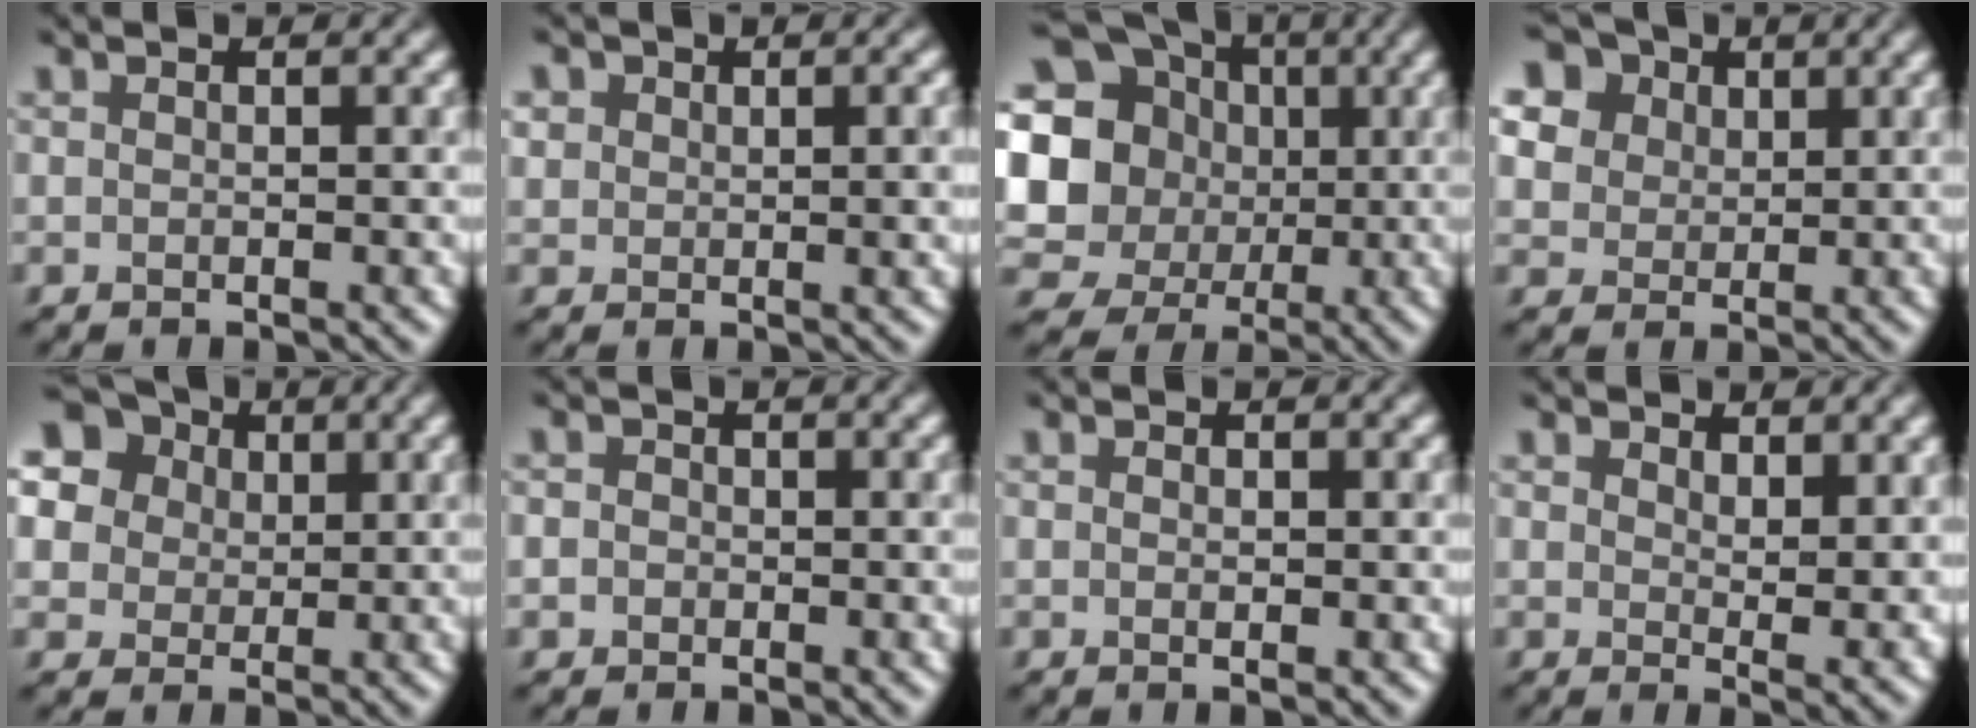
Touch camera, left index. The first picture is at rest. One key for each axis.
{"total": 3.0, "fx": 0.8, "fy": 2.1, "fz": 1.9, "tx": -0.032, "ty": -0.003, "tz": 0.014}
{"total": 19.3, "fx": 2.8, "fy": 17.9, "fz": 6.6, "tx": -0.185, "ty": 0.006, "tz": 0.022}
{"total": 12.4, "fx": 6.6, "fy": 9.1, "fz": 5.3, "tx": -0.153, "ty": 0.033, "tz": 0.108}
{"total": 14.0, "fx": 6.4, "fy": 11.1, "fz": 5.7, "tx": -0.170, "ty": 0.034, "tz": 0.106}
{"total": 1.4, "fx": 0.0, "fy": 1.3, "fz": 0.5, "tx": 0.006, "ty": 0.004, "tz": -0.015}
{"total": 0.7, "fx": 0.0, "fy": 0.3, "fz": 0.6, "tx": -0.009, "ty": -0.002, "tz": 0.000}
{"total": 3.8, "fx": 1.6, "fy": 1.6, "fz": 3.0, "tx": -0.046, "ty": -0.011, "tz": 0.031}